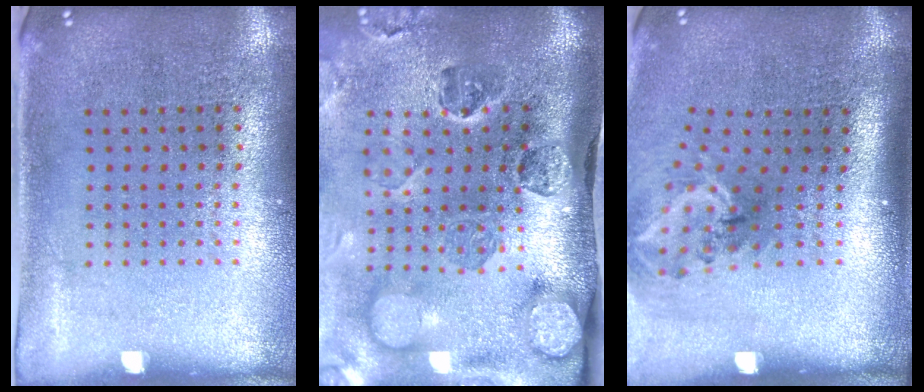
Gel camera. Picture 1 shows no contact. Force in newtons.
{"total": 5.0, "press": 3.5, "slide": 3.5}
{"total": 2.0, "press": 1.4, "slide": 1.5}